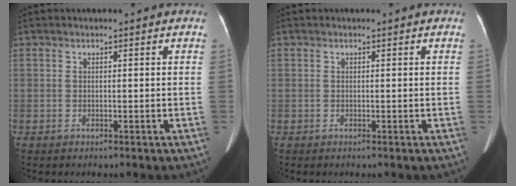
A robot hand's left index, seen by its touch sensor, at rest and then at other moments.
{"total": 0.0}